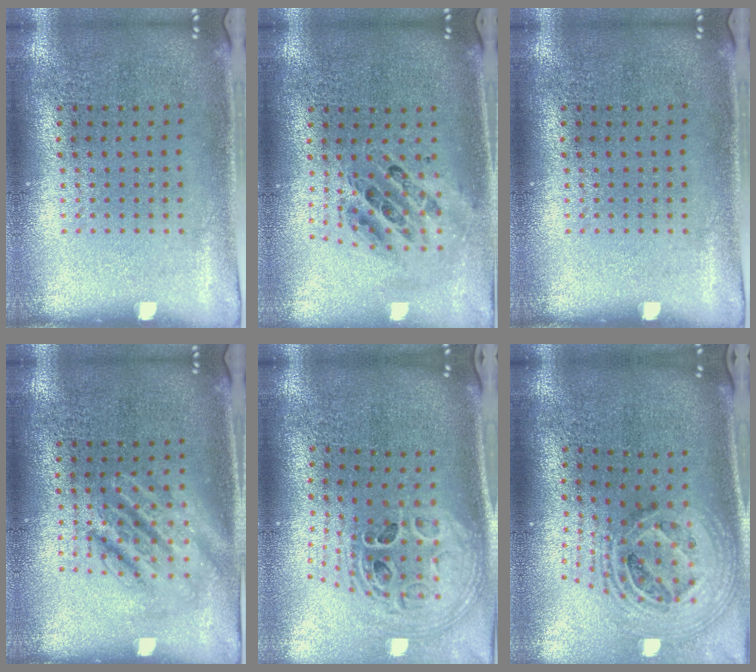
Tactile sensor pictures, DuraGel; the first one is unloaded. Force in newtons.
{"total": 0.8, "press": 0.8, "slide": 0.1}
{"total": 0.0}
{"total": 2.7, "press": 2.7, "slide": 0.4}
{"total": 2.2, "press": 1.6, "slide": 1.5}
{"total": 2.4, "press": 1.8, "slide": 1.6}